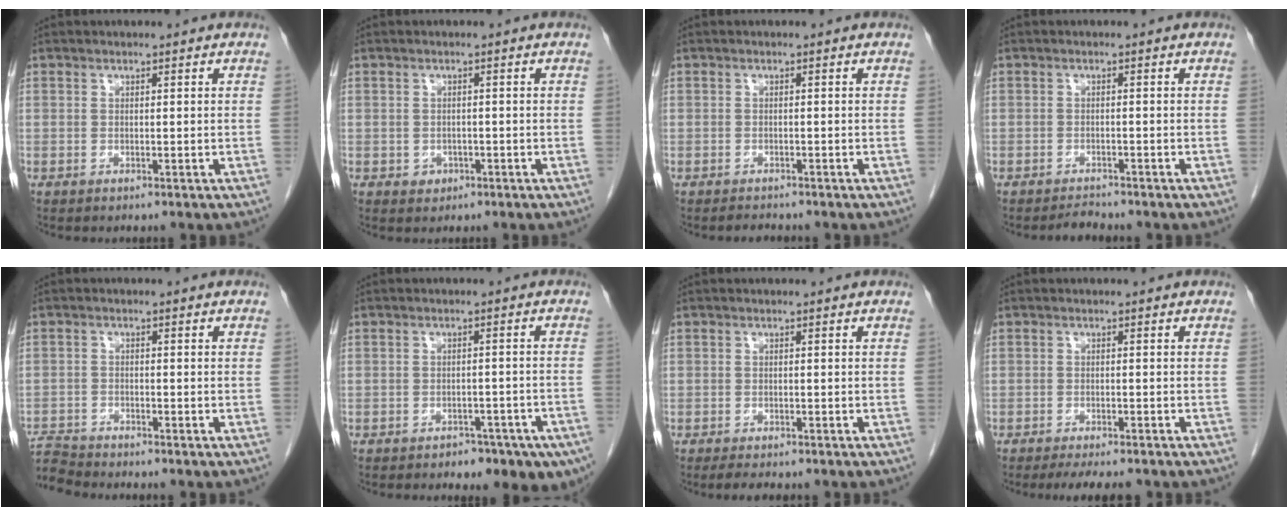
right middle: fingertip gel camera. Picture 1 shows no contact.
{"total": 1.6, "force": [-0.7, 1.4, 0.5], "torque": [-0.007, 0.004, -0.004]}
{"total": 1.2, "force": [-1.2, 0.3, 0.1], "torque": [-0.011, -0.007, -0.016]}
{"total": 1.5, "force": [-1.5, 0.0, 0.0], "torque": [-0.004, -0.009, -0.021]}
{"total": 4.5, "force": [-4.5, -0.3, -0.3], "torque": [0.005, -0.008, -0.086]}
{"total": 9.3, "force": [-6.7, 4.3, 4.9], "torque": [-0.039, 0.013, -0.083]}
{"total": 2.5, "force": [-2.1, 0.6, 1.3], "torque": [-0.028, -0.009, -0.027]}
{"total": 5.9, "force": [-5.1, 0.9, 2.9], "torque": [-0.039, -0.010, -0.074]}